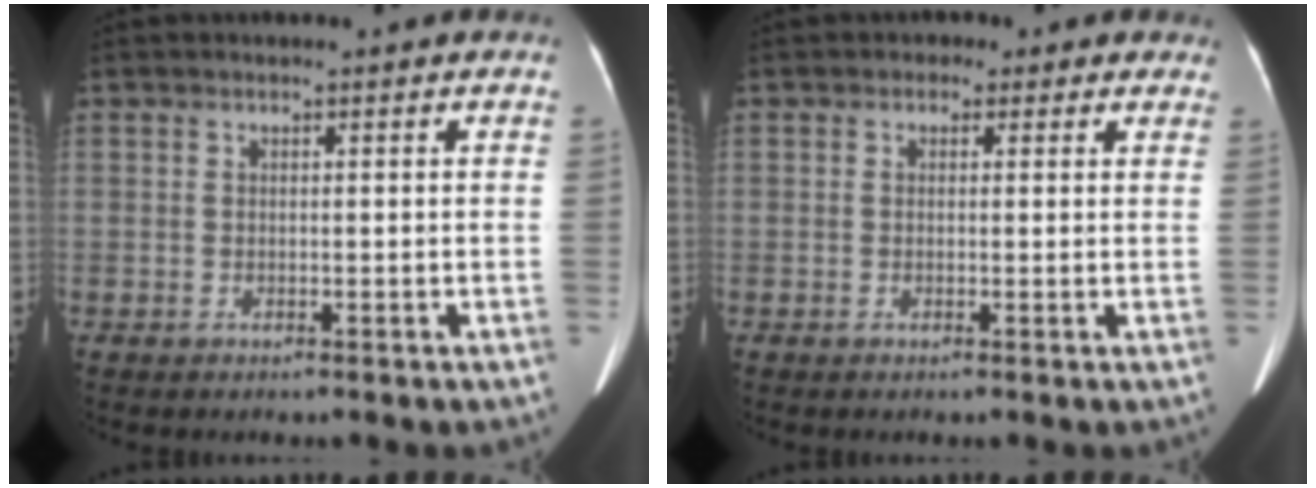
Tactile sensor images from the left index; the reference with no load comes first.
{"total": 2.6, "force": [1.4, 2.1, 0.7], "torque": [0.009, 0.008, 0.007]}